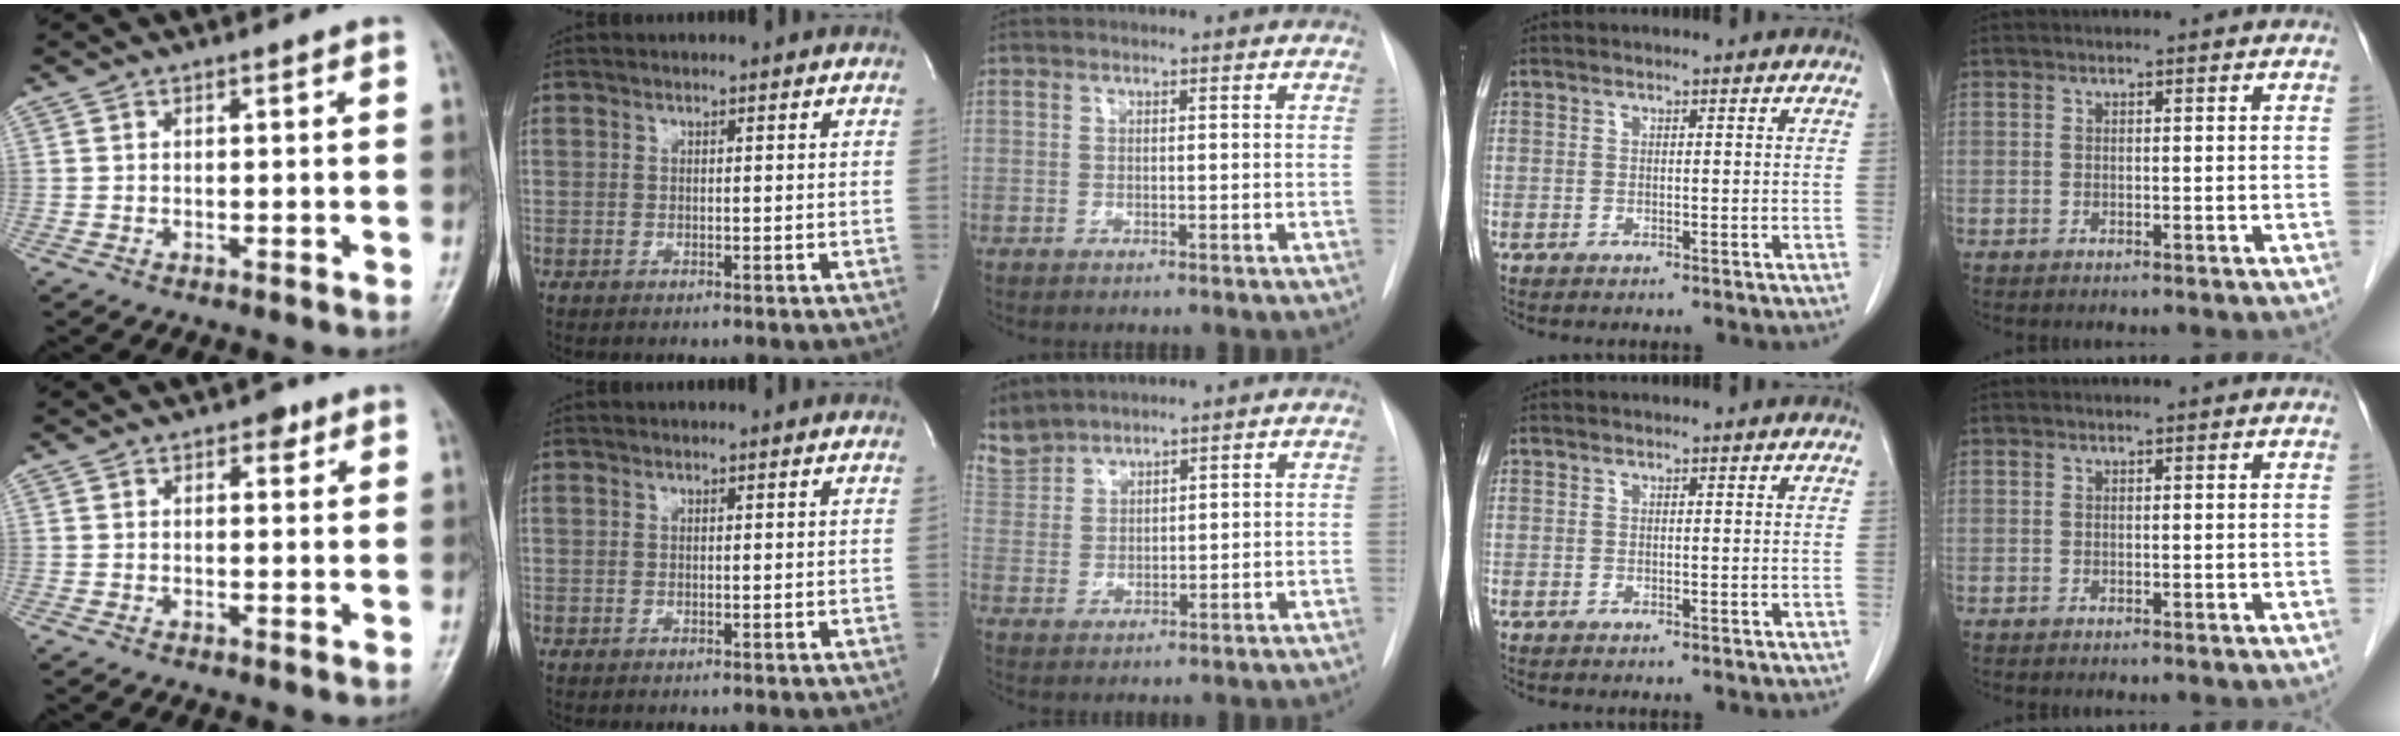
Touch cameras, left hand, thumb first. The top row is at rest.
{"thumb": {"total": 1.9, "force": [1.0, 1.3, 1.1], "torque": [0.000, -0.001, 0.009]}, "middle": {"total": 7.3, "force": [6.8, 2.3, 0.7], "torque": [-0.025, 0.011, 0.151]}}